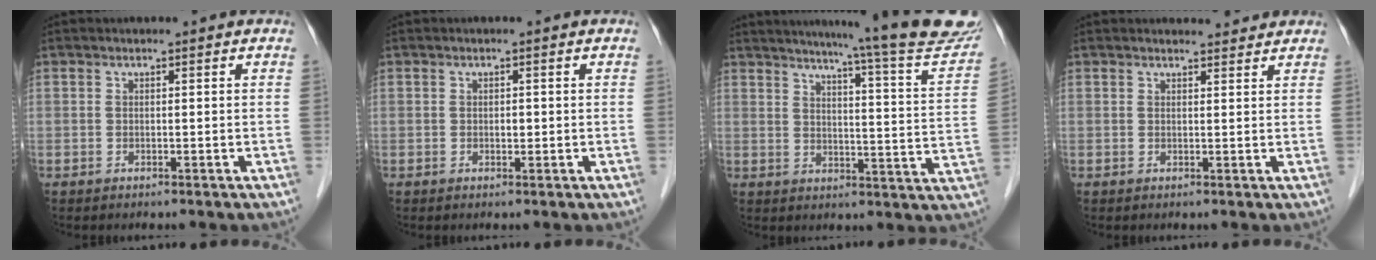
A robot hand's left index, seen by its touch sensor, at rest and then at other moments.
{"total": 1.2, "force": [-1.0, 0.5, 0.3], "torque": [-0.006, -0.006, -0.017]}
{"total": 22.1, "force": [19.4, -0.6, 10.5], "torque": [-0.142, -0.077, 0.227]}
{"total": 2.4, "force": [2.2, 0.7, 0.0], "torque": [-0.002, 0.001, 0.022]}